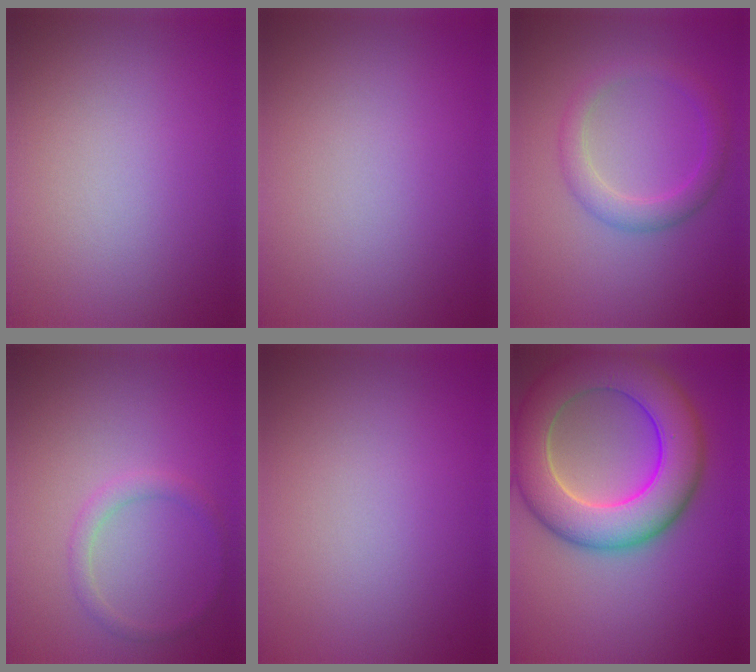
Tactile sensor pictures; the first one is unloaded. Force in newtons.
{"total": 0.0}
{"total": 2.6, "press": 2.6, "slide": 0.1}
{"total": 1.3, "press": 1.3, "slide": 0.1}
{"total": 0.0}
{"total": 10.1, "press": 10.1, "slide": 0.5}